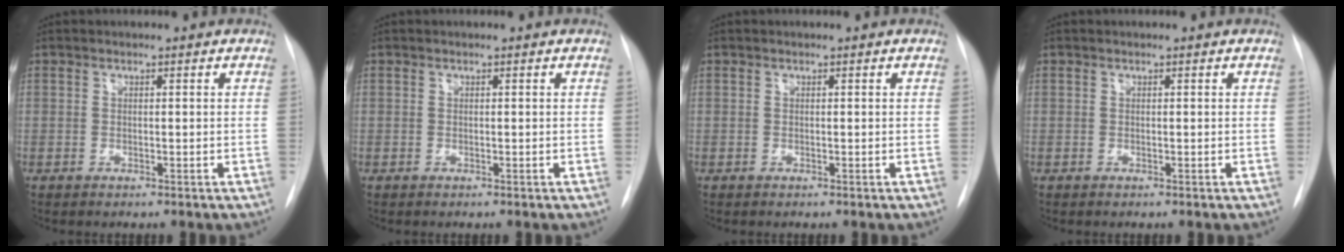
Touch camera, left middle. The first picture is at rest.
{"total": 0.0}
{"total": 0.0}
{"total": 0.0}